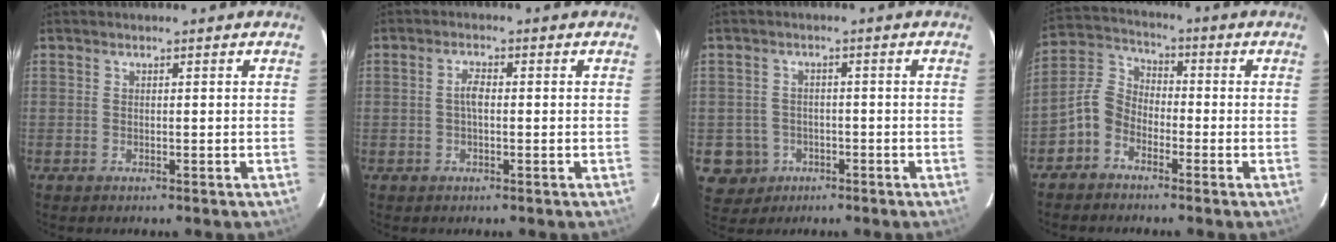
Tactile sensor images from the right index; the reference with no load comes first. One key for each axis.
{"total": 2.2, "fx": -0.2, "fy": 0.9, "fz": 2.0, "tx": -0.039, "ty": 0.007, "tz": -0.003}
{"total": 6.2, "fx": -2.1, "fy": 5.8, "fz": 0.6, "tx": -0.028, "ty": 0.020, "tz": -0.023}
{"total": 6.6, "fx": -3.9, "fy": 4.6, "fz": 2.7, "tx": -0.061, "ty": 0.023, "tz": -0.088}